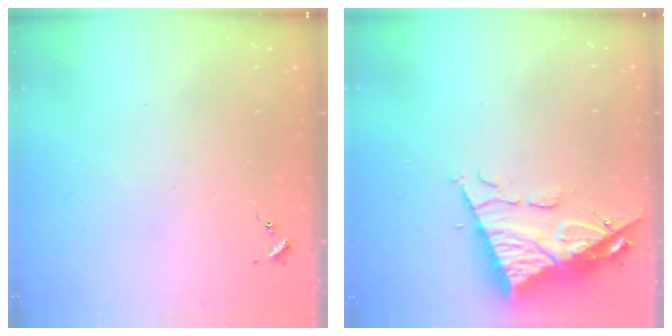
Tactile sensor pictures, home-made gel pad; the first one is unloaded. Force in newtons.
{"total": 13.0, "press": 12.9, "slide": 1.4}